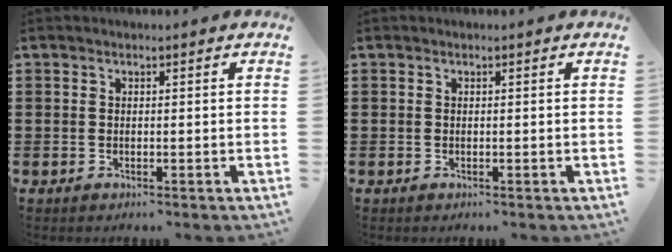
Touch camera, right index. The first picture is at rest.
{"total": 0.0}